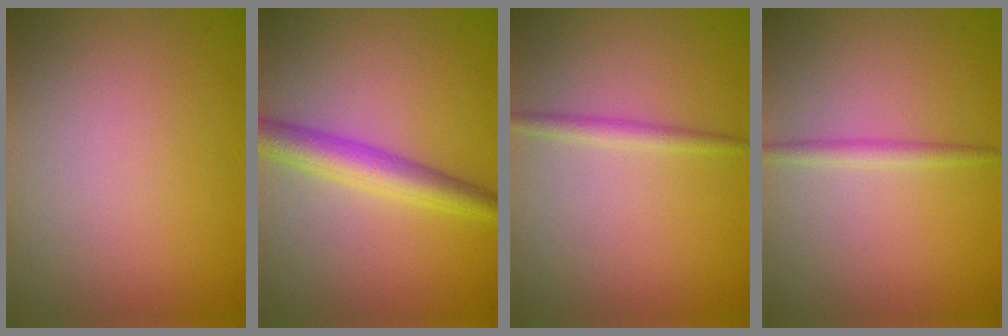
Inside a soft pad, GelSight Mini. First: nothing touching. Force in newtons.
{"total": 4.3, "press": 4.3, "slide": 0.1}
{"total": 1.4, "press": 1.4, "slide": 0.1}
{"total": 1.5, "press": 1.5, "slide": 0.1}